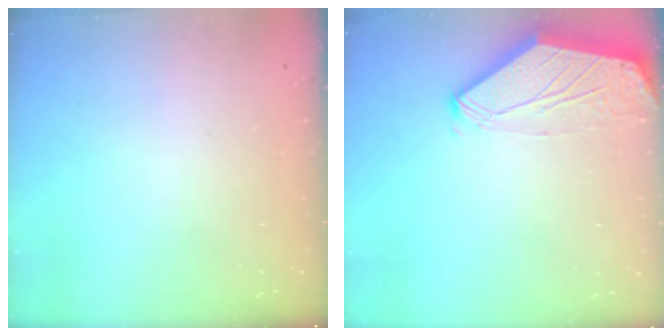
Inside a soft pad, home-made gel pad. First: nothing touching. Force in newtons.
{"total": 0.0}